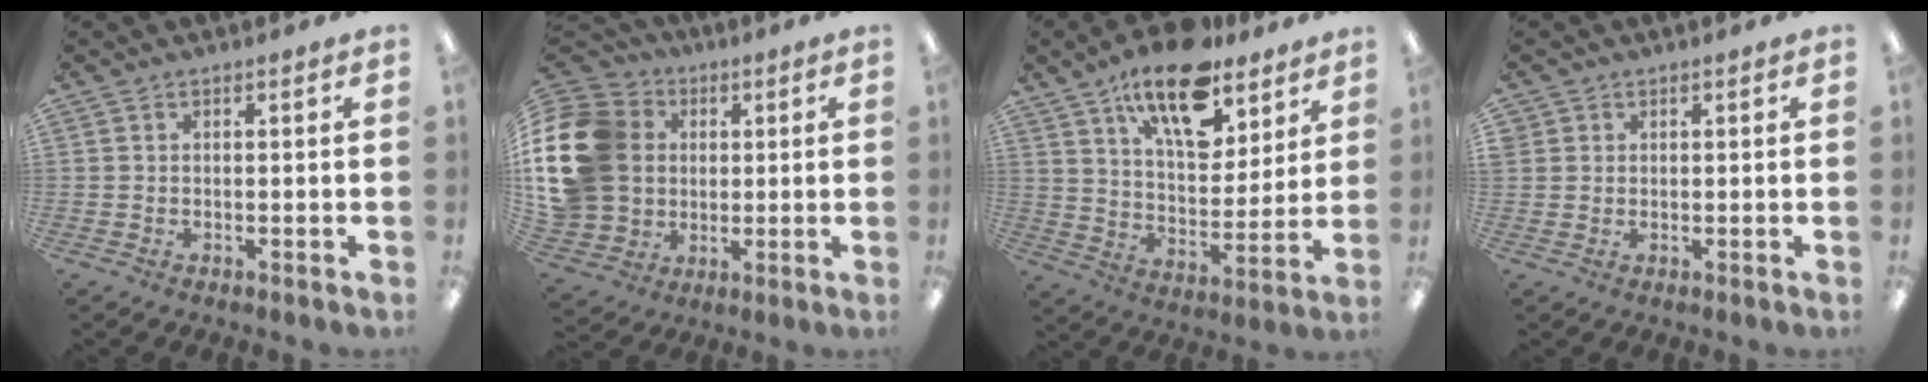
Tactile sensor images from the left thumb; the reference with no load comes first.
{"total": 21.7, "force": [2.2, 18.0, 11.9], "torque": [-0.251, 0.017, 0.049]}
{"total": 18.2, "force": [12.8, 8.0, 10.2], "torque": [-0.167, -0.064, 0.220]}
{"total": 1.7, "force": [0.7, 1.5, 0.1], "torque": [-0.004, 0.002, 0.013]}